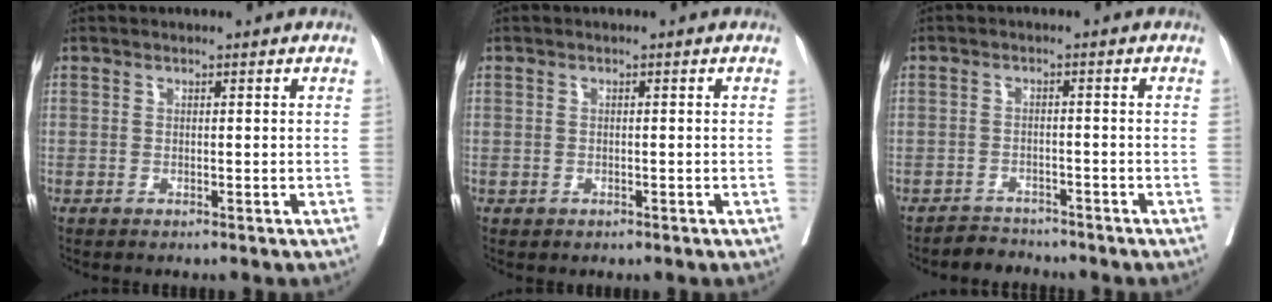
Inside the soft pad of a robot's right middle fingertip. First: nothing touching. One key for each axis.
{"total": 0.0}
{"total": 2.9, "fx": -2.7, "fy": 0.7, "fz": -0.8, "tx": 0.009, "ty": -0.007, "tz": -0.046}